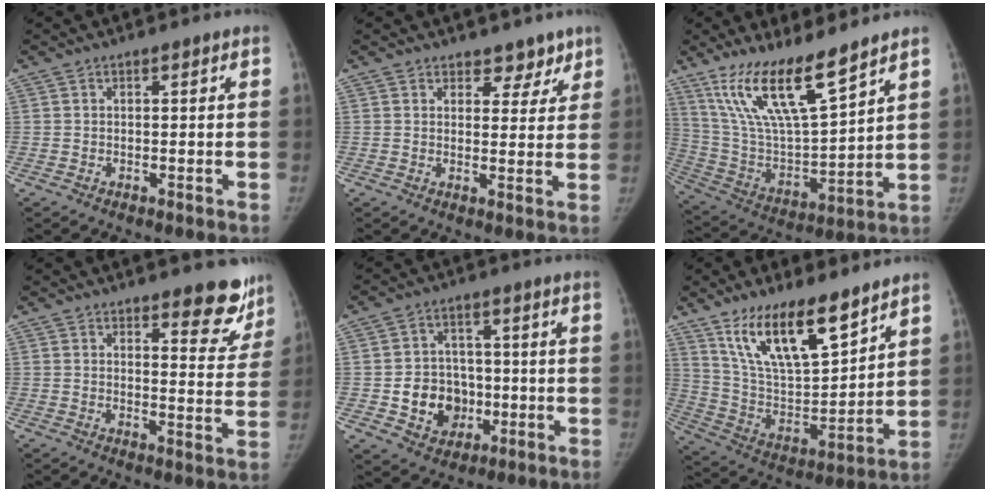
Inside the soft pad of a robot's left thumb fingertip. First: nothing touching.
{"total": 4.5, "force": [3.4, 2.7, 1.1], "torque": [0.023, -0.020, 0.046]}
{"total": 17.8, "force": [12.3, 4.1, 12.2], "torque": [-0.211, -0.064, 0.246]}
{"total": 9.1, "force": [7.0, 3.2, 4.9], "torque": [-0.019, -0.050, 0.083]}
{"total": 10.5, "force": [-2.1, 8.9, 5.1], "torque": [-0.039, 0.016, -0.028]}
{"total": 18.2, "force": [12.2, 6.2, 11.9], "torque": [-0.178, -0.063, 0.236]}